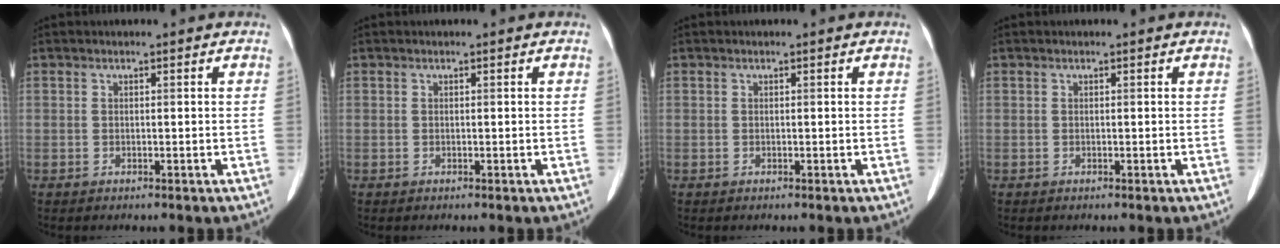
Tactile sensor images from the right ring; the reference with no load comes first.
{"total": 0.0}
{"total": 0.0}
{"total": 0.0}